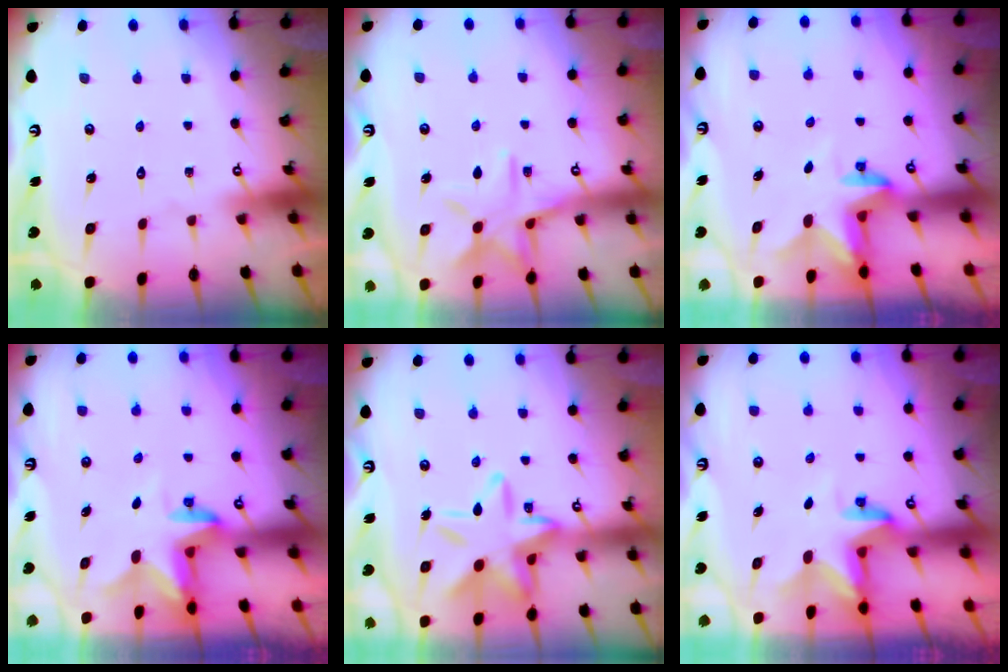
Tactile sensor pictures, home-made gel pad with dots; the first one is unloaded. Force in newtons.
{"total": 11.0, "press": 11.0, "slide": 0.7}
{"total": 3.0, "press": 2.9, "slide": 0.6}
{"total": 2.6, "press": 2.6, "slide": 0.4}
{"total": 17.5, "press": 17.4, "slide": 1.1}
{"total": 2.9, "press": 2.9, "slide": 0.2}